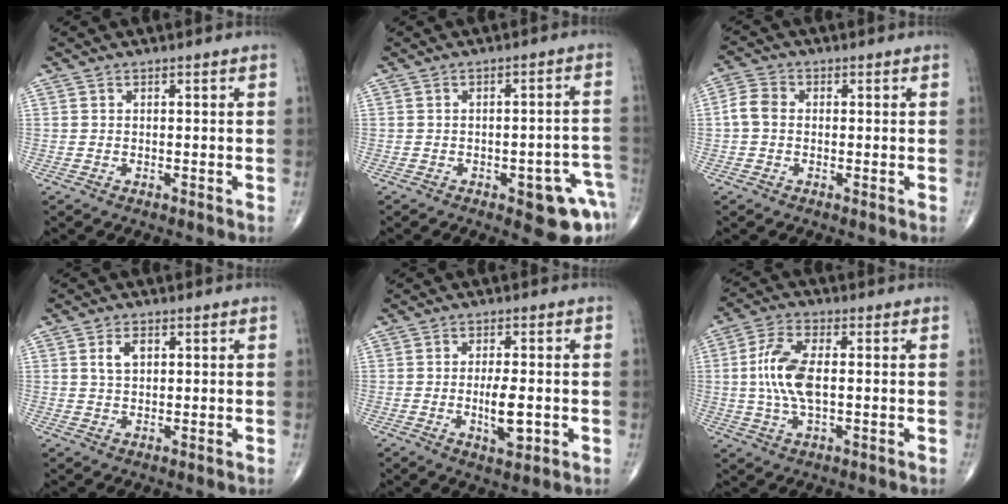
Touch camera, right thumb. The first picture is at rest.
{"total": 9.7, "force": [-4.5, 3.7, 7.8], "torque": [-0.065, 0.030, -0.047]}
{"total": 4.0, "force": [-0.3, 3.1, 2.5], "torque": [-0.049, 0.011, -0.013]}
{"total": 3.3, "force": [1.1, 2.1, 2.4], "torque": [-0.040, 0.001, 0.021]}
{"total": 6.1, "force": [-1.1, 2.2, 5.6], "torque": [-0.092, -0.008, -0.014]}
{"total": 9.9, "force": [0.2, 4.5, 8.8], "torque": [-0.192, 0.008, 0.003]}